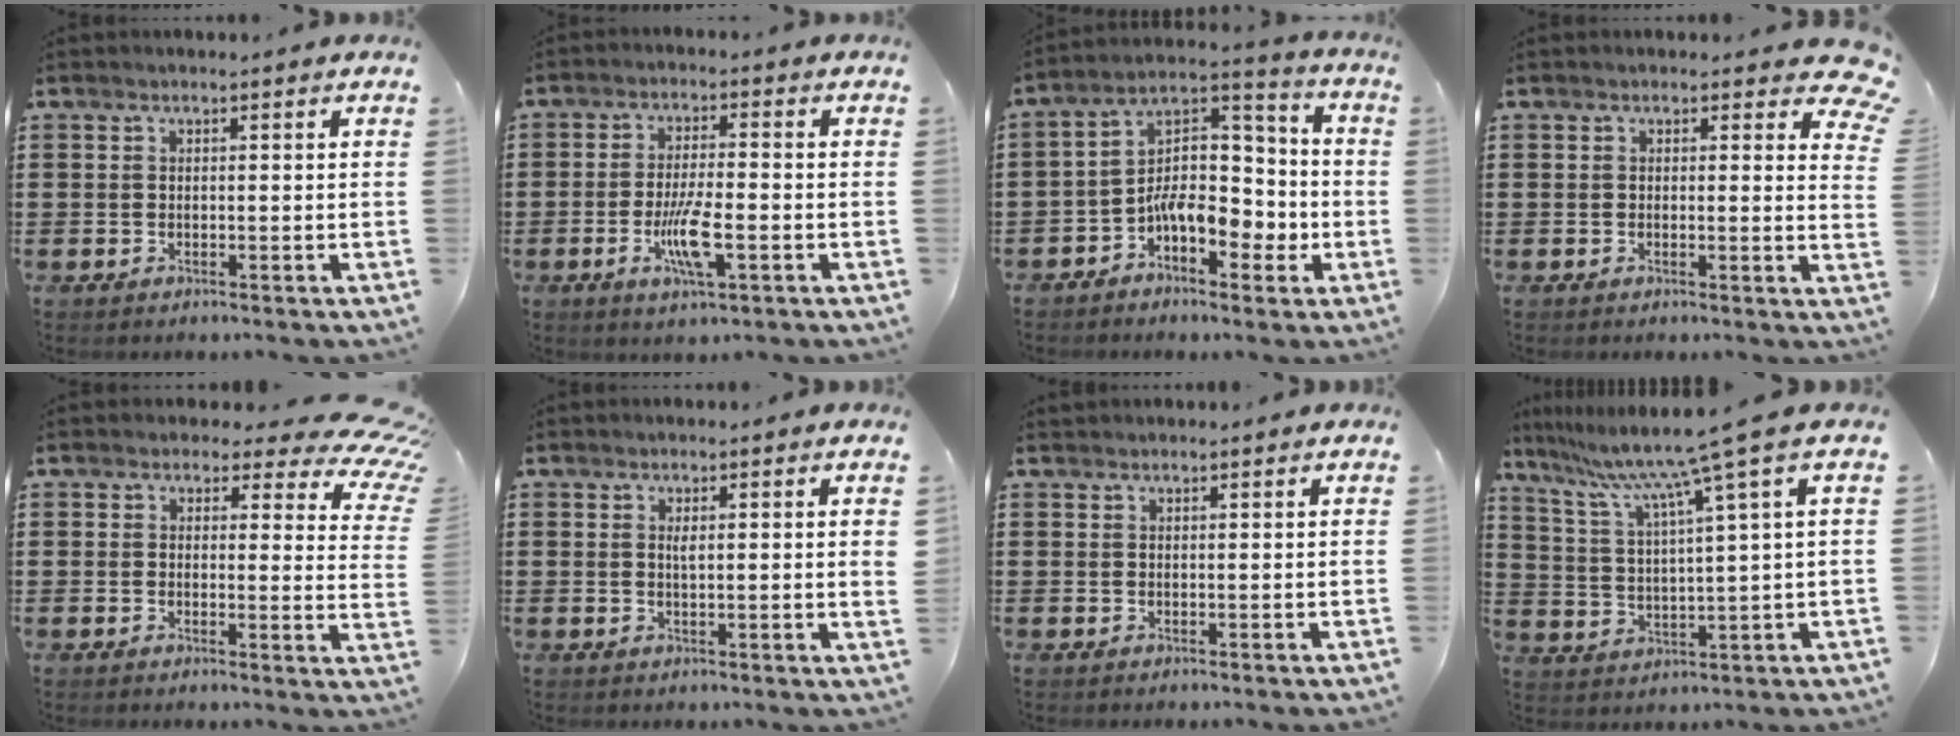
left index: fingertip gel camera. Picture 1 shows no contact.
{"total": 7.0, "force": [-2.2, 1.6, 6.4], "torque": [-0.129, -0.011, -0.042]}
{"total": 10.3, "force": [-3.3, 6.4, 7.4], "torque": [-0.118, -0.002, -0.064]}
{"total": 2.4, "force": [1.8, 1.0, 1.2], "torque": [-0.008, -0.008, 0.027]}
{"total": 4.6, "force": [3.5, 1.9, 2.2], "torque": [-0.038, -0.020, 0.056]}
{"total": 1.9, "force": [0.7, -0.1, 1.8], "torque": [-0.038, -0.002, 0.011]}
{"total": 0.8, "force": [0.8, 0.1, -0.1], "torque": [0.000, 0.000, 0.017]}
{"total": 9.6, "force": [6.5, -1.5, 6.9], "torque": [-0.156, -0.039, 0.100]}